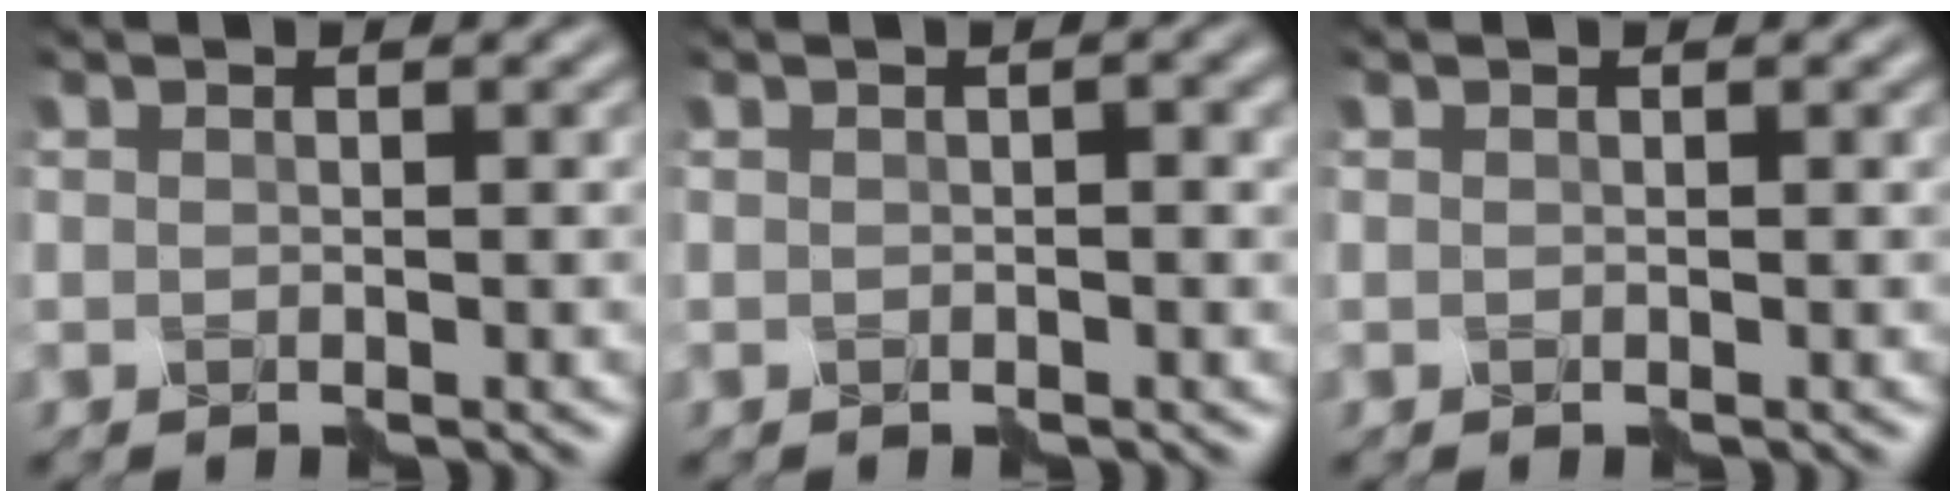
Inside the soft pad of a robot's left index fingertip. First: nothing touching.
{"total": 1.4, "force": [0.2, 0.3, 1.3], "torque": [-0.017, 0.003, 0.000]}
{"total": 0.0}